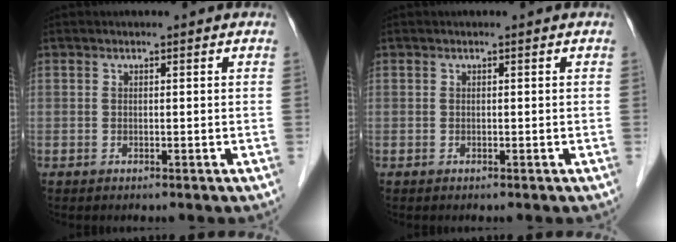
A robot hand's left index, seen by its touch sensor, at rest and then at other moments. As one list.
[{"total": 0.0}]